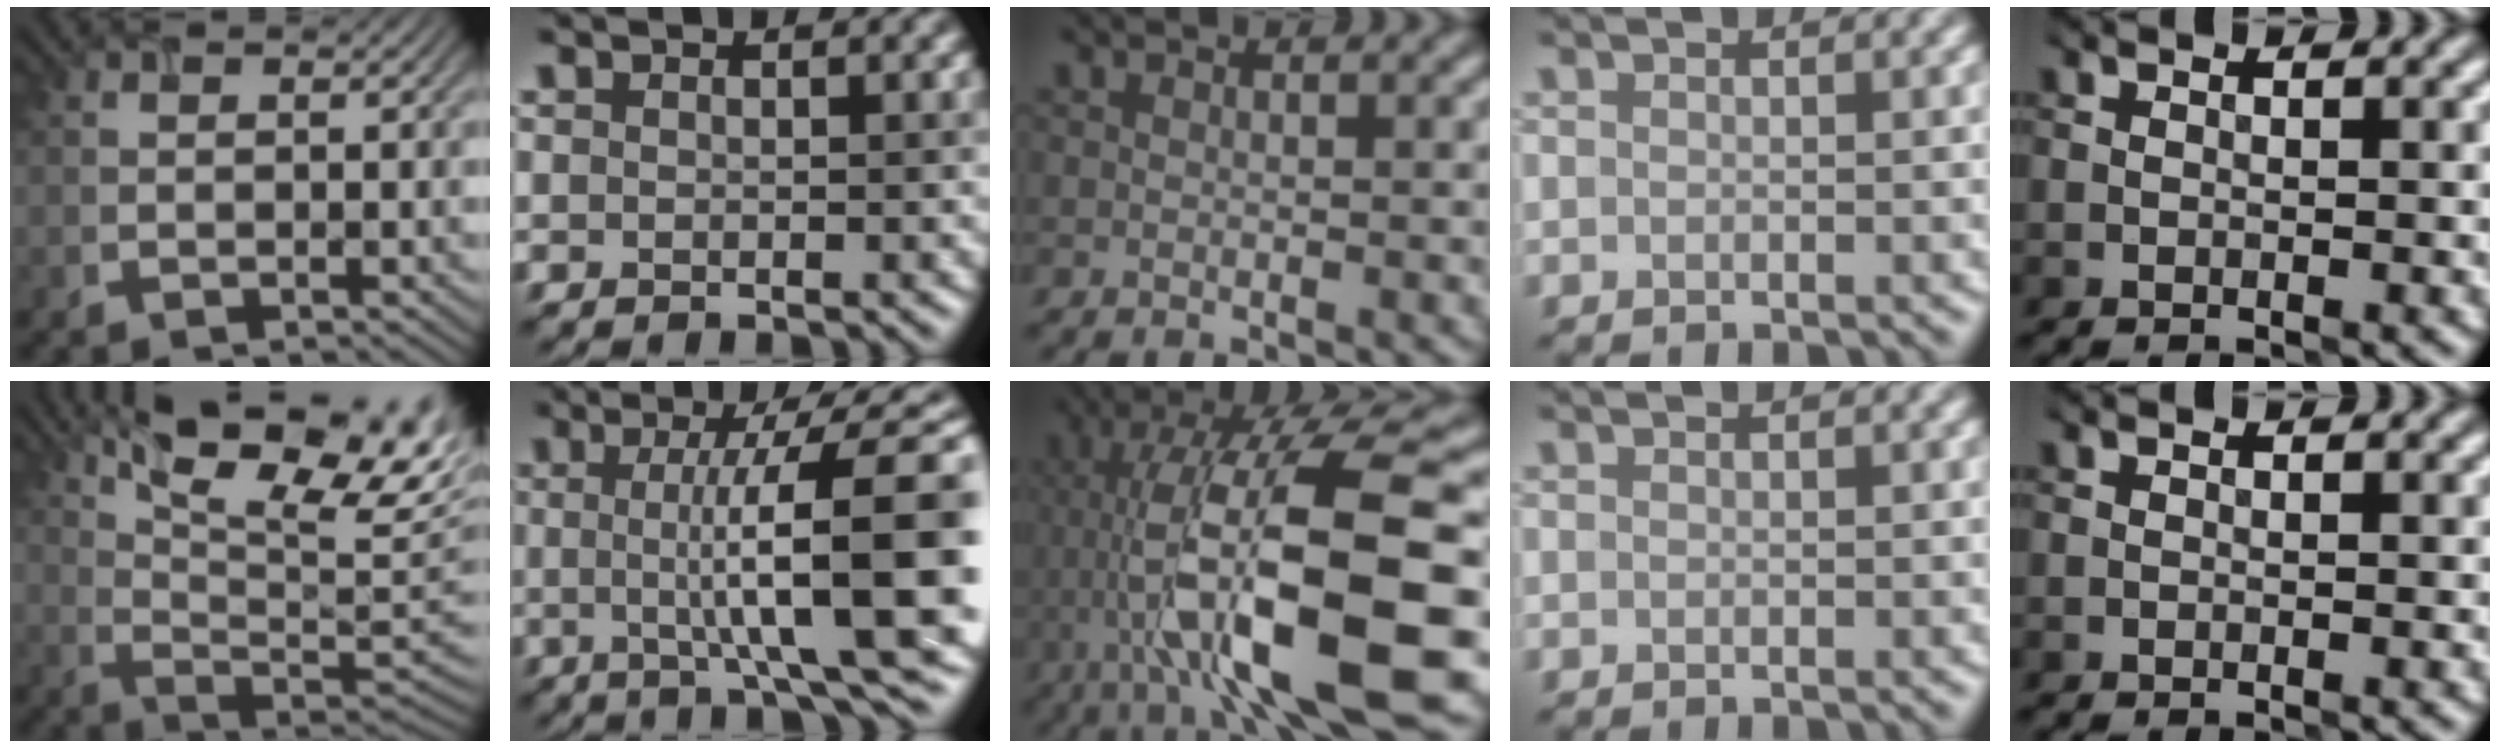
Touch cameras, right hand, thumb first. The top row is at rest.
{"thumb": {"total": 16.0, "force": [7.8, 6.4, 12.4], "torque": [-0.209, 0.012, 0.119]}, "index": {"total": 12.7, "force": [0.2, 2.9, 12.3], "torque": [-0.146, 0.009, 0.006]}, "middle": {"total": 14.0, "force": [-2.4, 3.0, 13.5], "torque": [-0.240, 0.028, -0.021]}}